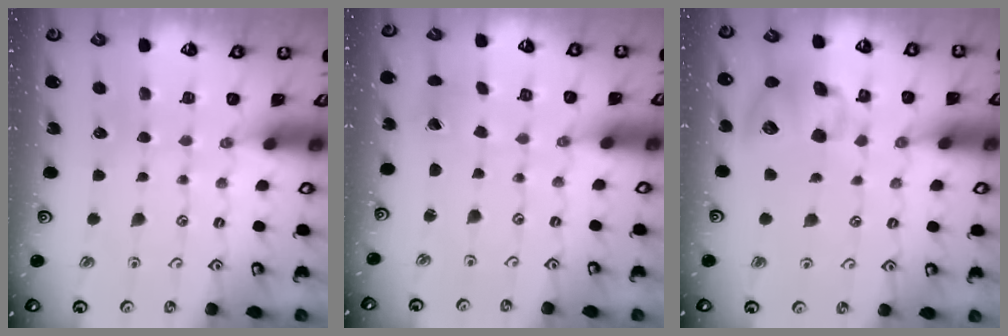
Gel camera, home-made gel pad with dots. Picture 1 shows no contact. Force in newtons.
{"total": 1.1, "press": 1.1, "slide": 0.0}
{"total": 12.4, "press": 12.3, "slide": 1.7}